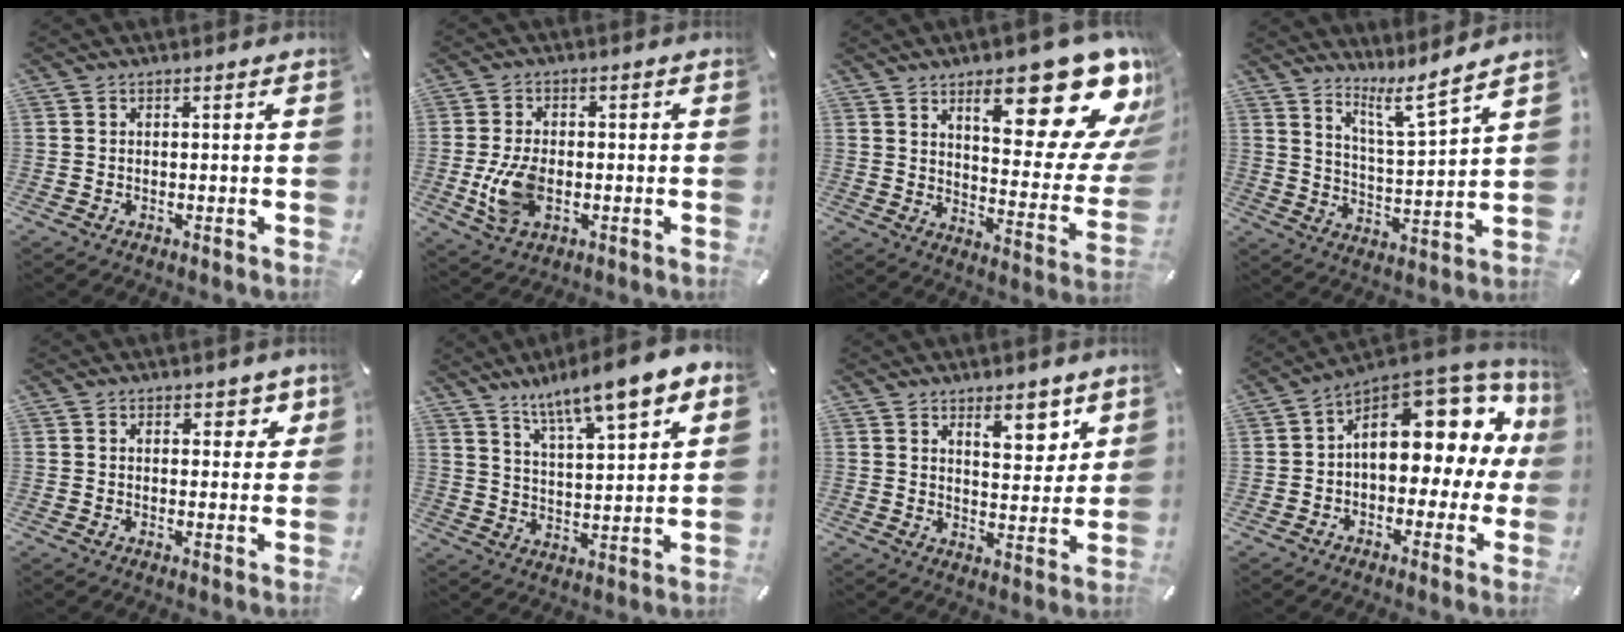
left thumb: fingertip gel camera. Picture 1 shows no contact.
{"total": 9.2, "force": [-1.7, 5.7, 7.0], "torque": [-0.144, -0.002, -0.030]}
{"total": 24.6, "force": [14.4, 9.2, 17.7], "torque": [-0.221, -0.109, 0.233]}
{"total": 8.7, "force": [7.4, 0.7, 4.5], "torque": [-0.071, -0.060, 0.124]}
{"total": 3.7, "force": [2.2, 2.4, 1.8], "torque": [-0.002, -0.011, 0.030]}
{"total": 12.8, "force": [10.2, 3.0, 7.2], "torque": [-0.128, -0.057, 0.173]}
{"total": 7.8, "force": [5.8, 3.5, 4.0], "torque": [-0.033, -0.039, 0.093]}
{"total": 15.9, "force": [5.7, 9.7, 11.3], "torque": [-0.141, -0.047, 0.095]}